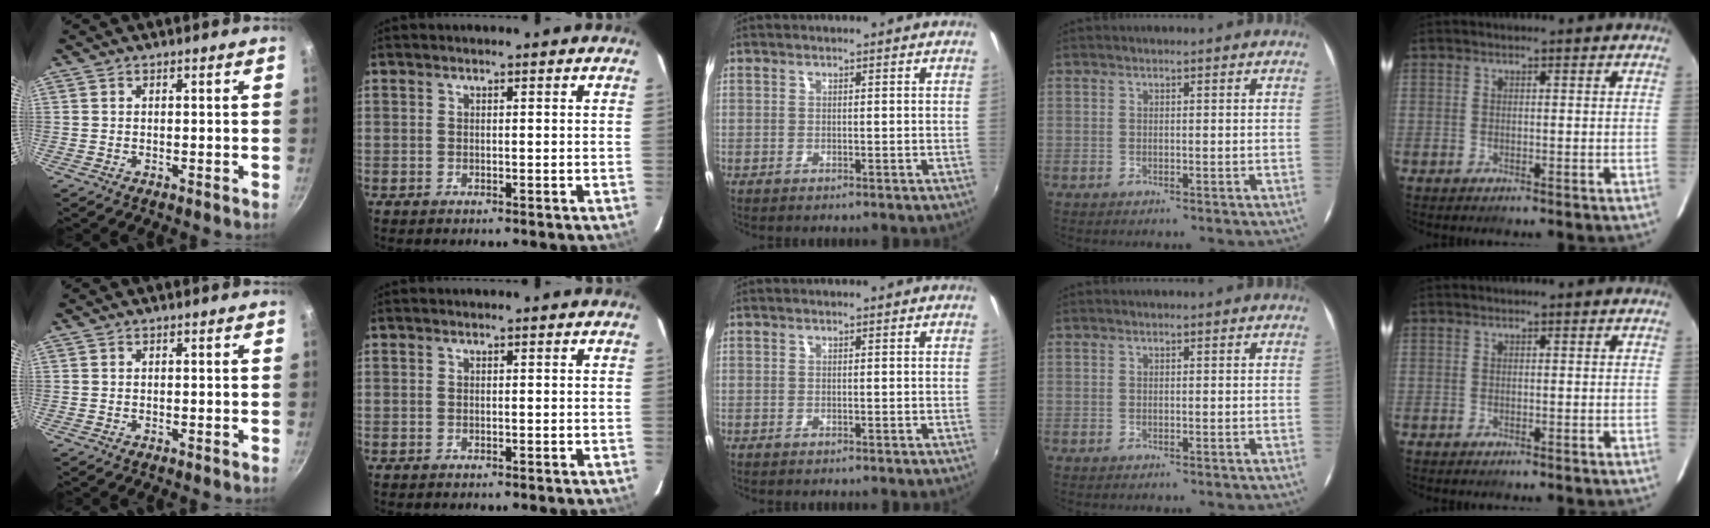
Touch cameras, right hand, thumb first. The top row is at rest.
{}